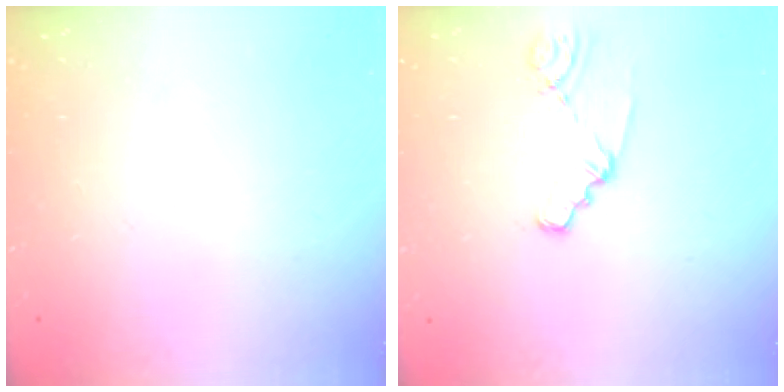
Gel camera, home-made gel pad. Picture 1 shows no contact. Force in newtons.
{"total": 1.8, "press": 1.8, "slide": 0.3}